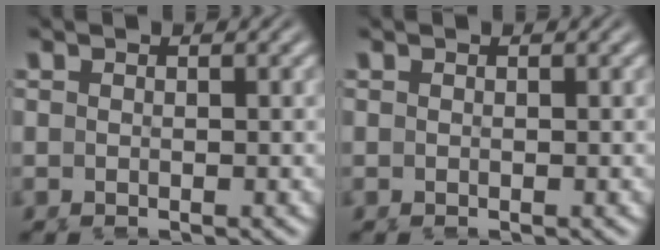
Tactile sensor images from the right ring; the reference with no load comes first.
{"total": 0.0}